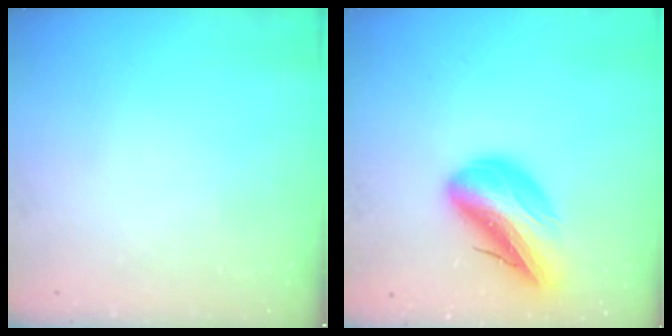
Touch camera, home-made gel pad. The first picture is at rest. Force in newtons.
{"total": 15.9, "press": 15.4, "slide": 4.0}